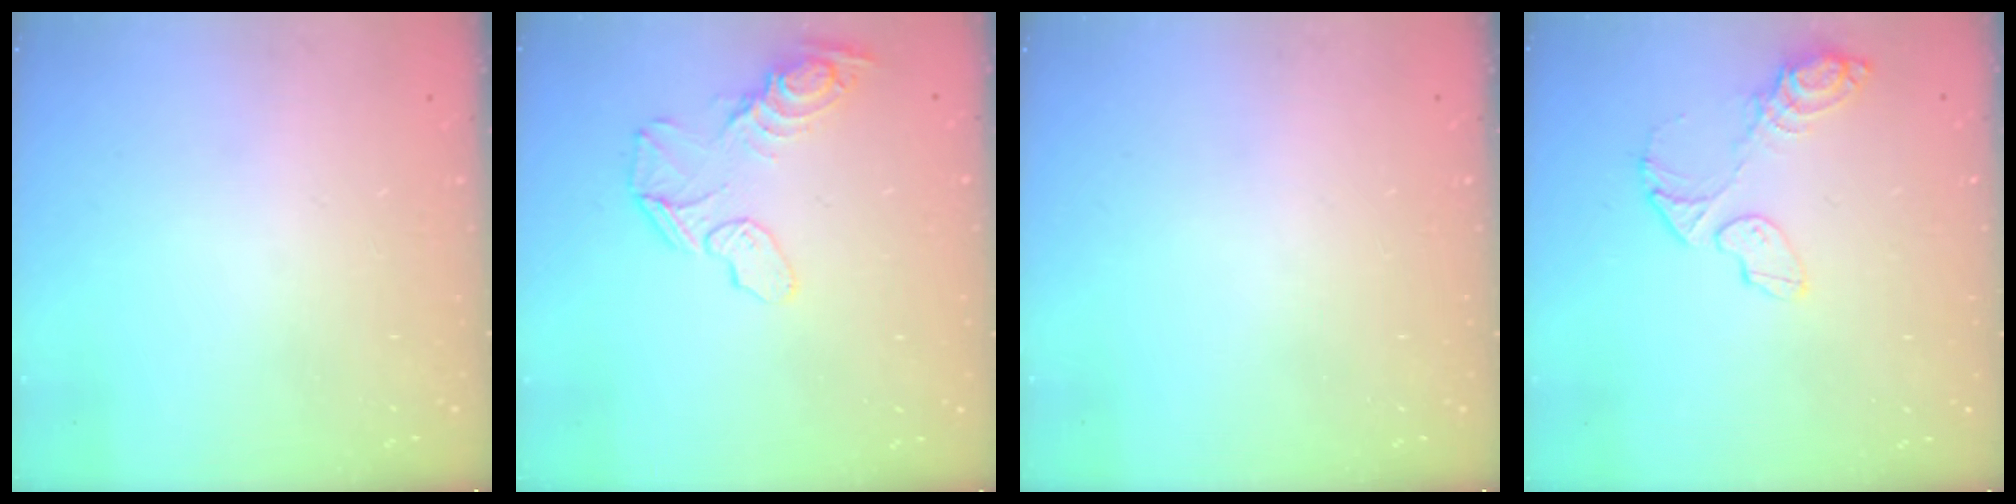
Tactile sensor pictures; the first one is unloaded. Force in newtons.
{"total": 11.9, "press": 11.5, "slide": 2.8}
{"total": 0.0}
{"total": 9.5, "press": 9.3, "slide": 1.9}